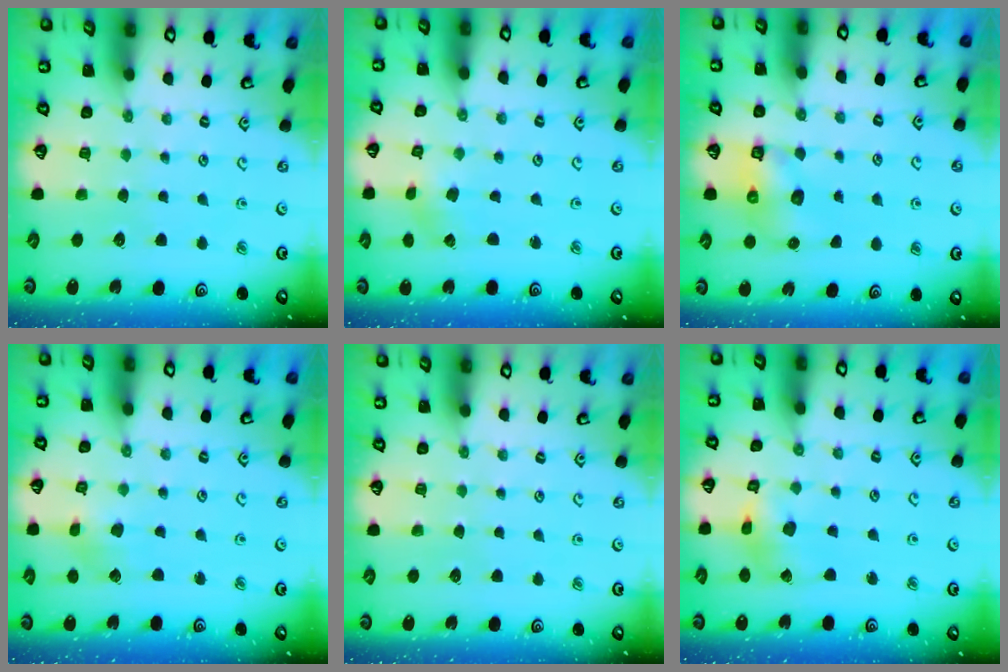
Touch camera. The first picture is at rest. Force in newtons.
{"total": 0.5, "press": 0.5, "slide": 0.1}
{"total": 6.2, "press": 6.1, "slide": 0.7}
{"total": 3.0, "press": 3.0, "slide": 0.2}
{"total": 0.0}
{"total": 6.3, "press": 6.2, "slide": 0.7}